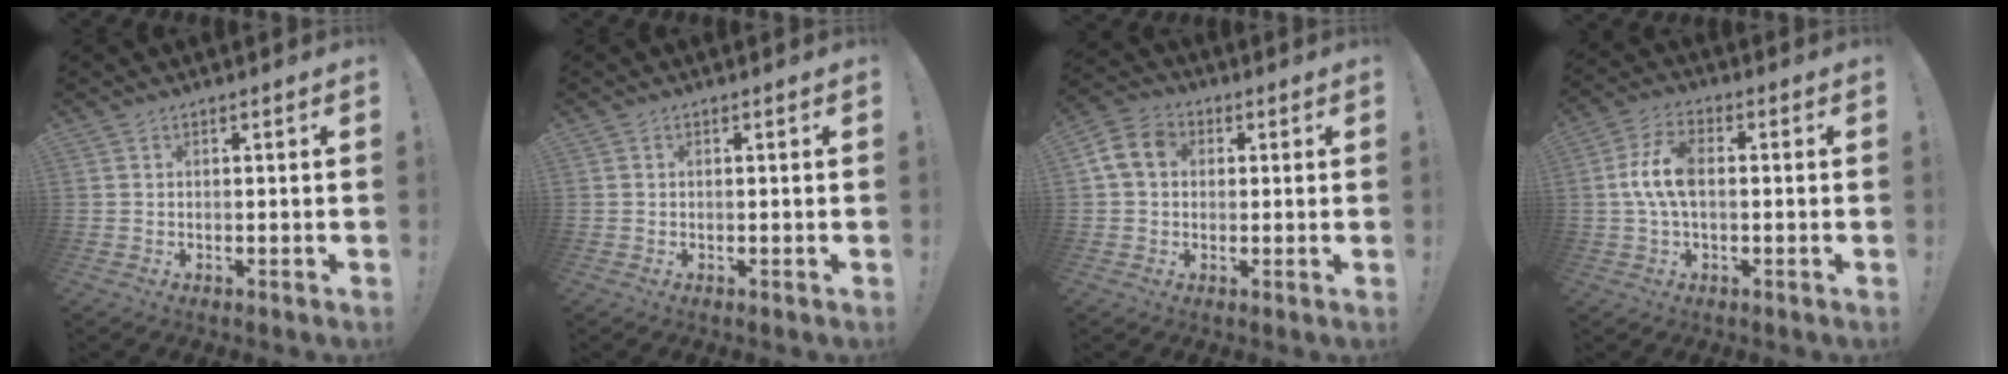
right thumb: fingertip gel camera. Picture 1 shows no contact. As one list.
[{"total": 0.0}, {"total": 8.7, "force": [1.6, 6.8, 5.1], "torque": [-0.092, 0.015, 0.036]}, {"total": 9.5, "force": [0.1, 5.0, 8.1], "torque": [-0.168, 0.007, 0.006]}]